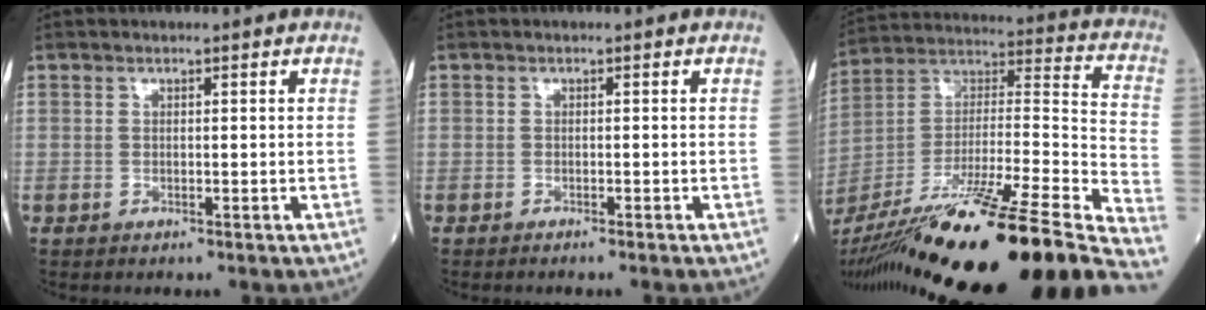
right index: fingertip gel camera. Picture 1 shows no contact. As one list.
[{"total": 1.3, "force": [-1.1, -0.2, 0.7], "torque": [-0.009, 0.002, -0.010]}, {"total": 37.1, "force": [-28.1, 0.6, 24.2], "torque": [-0.317, -0.050, -0.439]}]